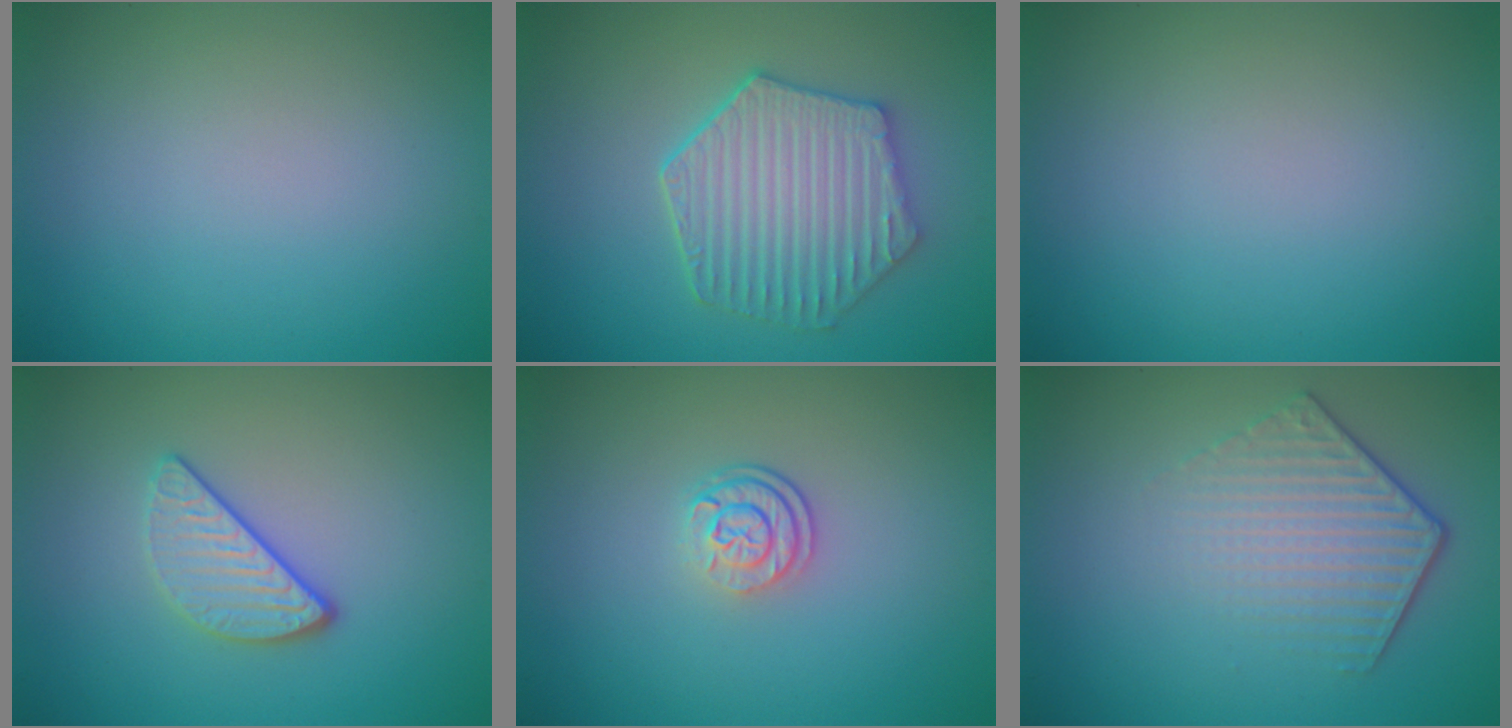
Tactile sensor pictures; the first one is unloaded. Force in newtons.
{"total": 5.9, "press": 4.9, "slide": 3.4}
{"total": 0.0}
{"total": 3.2, "press": 2.6, "slide": 1.8}
{"total": 2.5, "press": 1.9, "slide": 1.7}
{"total": 4.4, "press": 3.1, "slide": 3.1}